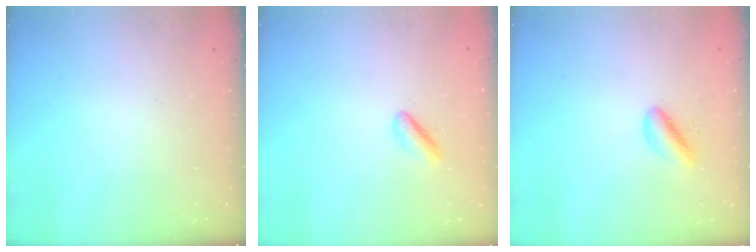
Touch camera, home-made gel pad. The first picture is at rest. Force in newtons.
{"total": 2.2, "press": 1.8, "slide": 1.2}
{"total": 4.4, "press": 4.1, "slide": 1.4}